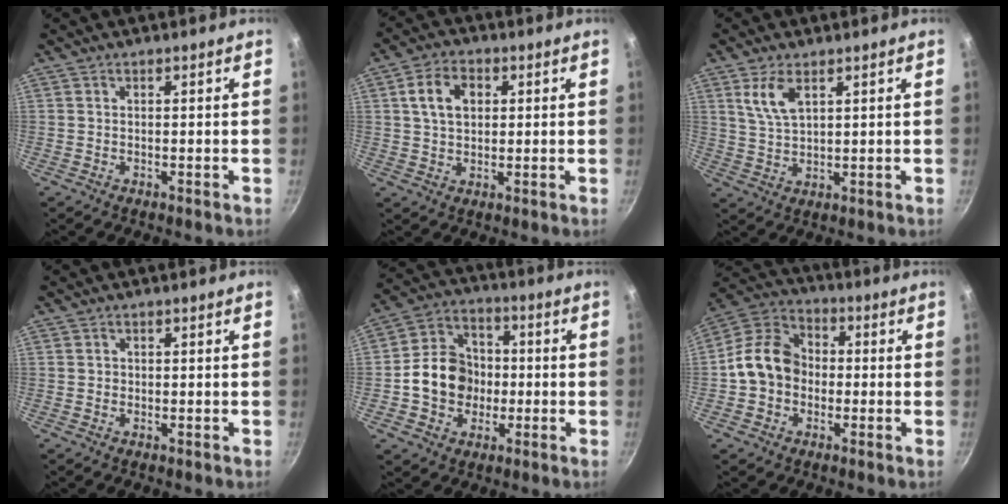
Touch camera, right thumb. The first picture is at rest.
{"total": 7.6, "force": [1.8, 5.3, 5.1], "torque": [-0.074, 0.007, 0.028]}
{"total": 6.1, "force": [3.0, 2.8, 4.5], "torque": [-0.085, -0.015, 0.064]}
{"total": 0.6, "force": [0.0, 0.6, 0.1], "torque": [0.002, -0.001, -0.001]}
{"total": 12.9, "force": [-1.4, 10.9, 6.7], "torque": [-0.084, 0.029, -0.035]}
{"total": 12.1, "force": [-1.1, 9.9, 6.9], "torque": [-0.089, 0.034, -0.041]}